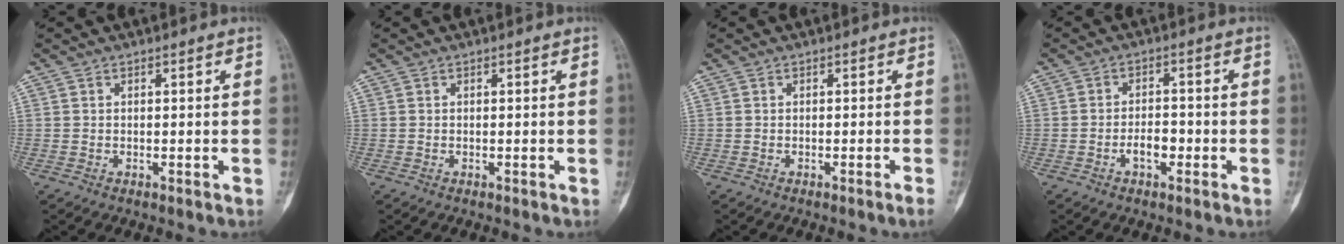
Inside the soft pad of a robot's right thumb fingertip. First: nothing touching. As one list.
[{"total": 0.0}, {"total": 1.1, "force": [-0.7, -0.3, 0.8], "torque": [-0.016, 0.003, -0.009]}, {"total": 3.7, "force": [-1.5, 1.9, 2.8], "torque": [-0.041, 0.014, -0.026]}]